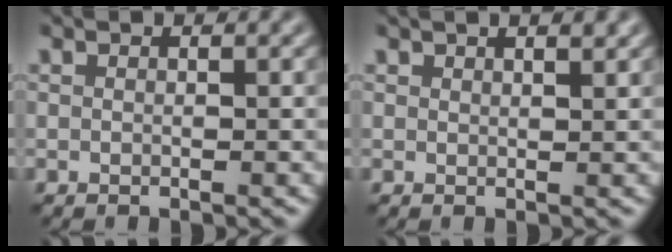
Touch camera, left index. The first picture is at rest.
{"total": 1.3, "force": [1.1, 0.3, 0.6], "torque": [-0.006, -0.001, 0.015]}